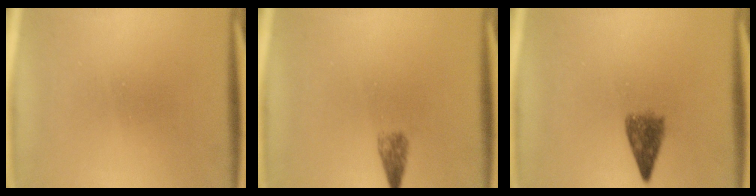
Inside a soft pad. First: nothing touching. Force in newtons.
{"total": 1.4}
{"total": 4.1}